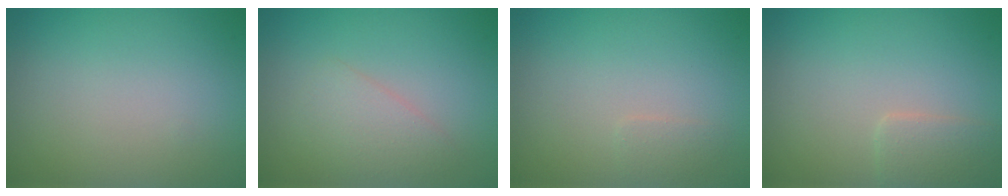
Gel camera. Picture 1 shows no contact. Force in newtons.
{"total": 2.3, "press": 2.3, "slide": 0.1}
{"total": 0.9, "press": 0.9, "slide": 0.0}
{"total": 2.1, "press": 2.1, "slide": 0.1}